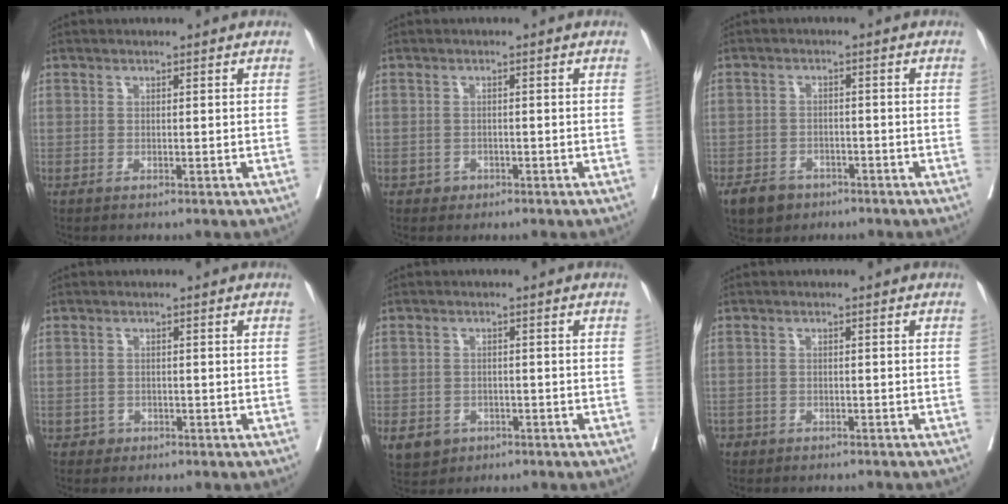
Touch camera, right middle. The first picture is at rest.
{"total": 1.2, "force": [-0.7, 1.0, 0.1], "torque": [0.002, 0.004, -0.010]}
{"total": 4.6, "force": [-3.1, 3.1, 1.4], "torque": [-0.028, 0.004, -0.046]}
{"total": 1.2, "force": [-0.7, 1.0, 0.0], "torque": [0.003, 0.005, -0.013]}
{"total": 7.3, "force": [-3.6, 6.0, 2.1], "torque": [-0.049, 0.002, -0.048]}
{"total": 3.7, "force": [-3.2, 1.8, 0.5], "torque": [-0.009, 0.003, -0.042]}